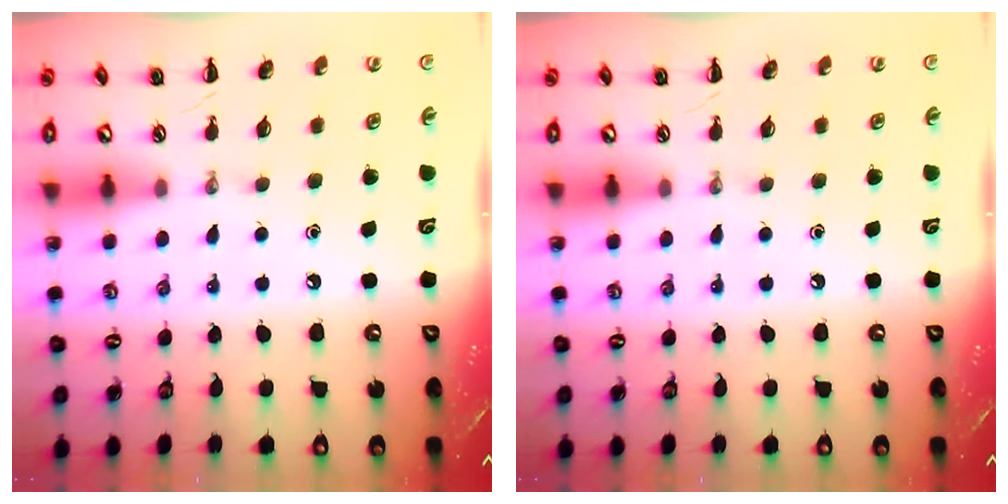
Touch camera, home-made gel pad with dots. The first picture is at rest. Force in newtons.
{"total": 0.0}